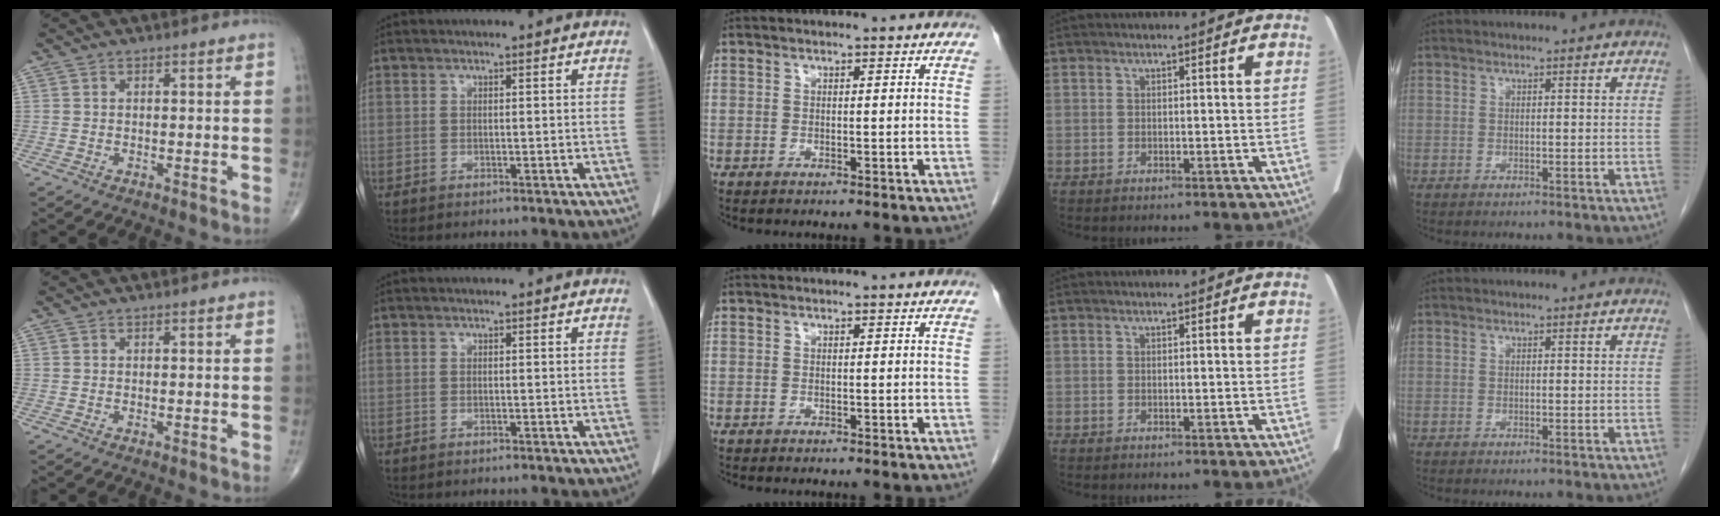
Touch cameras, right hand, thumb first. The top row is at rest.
{}